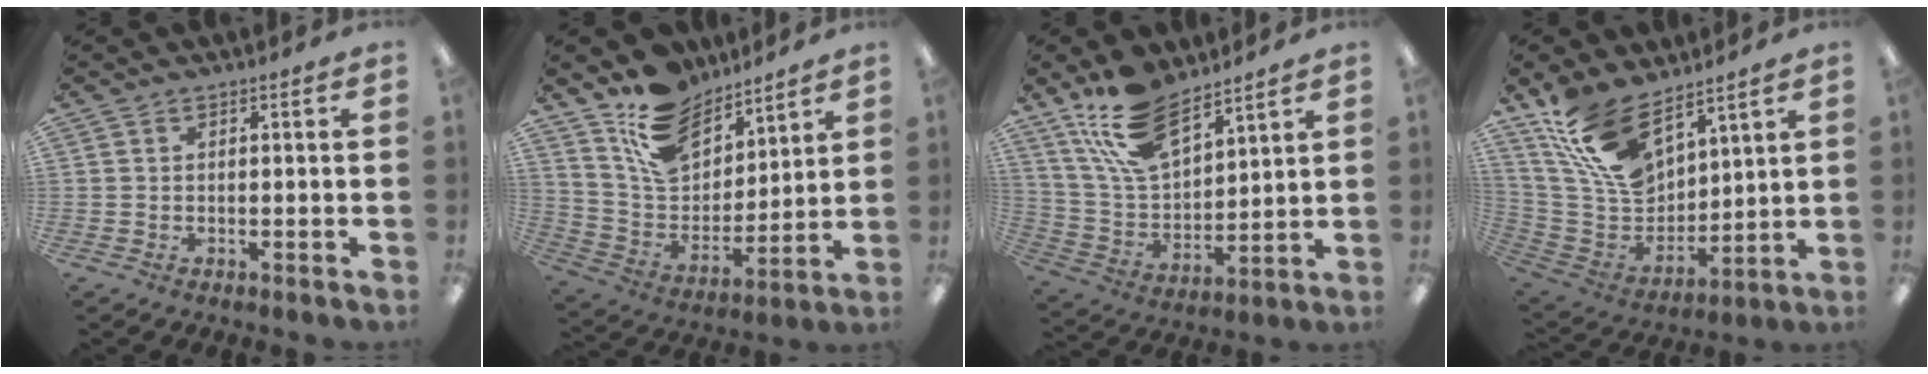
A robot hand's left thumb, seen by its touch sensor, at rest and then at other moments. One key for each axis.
{"total": 15.8, "fx": 11.4, "fy": 9.1, "fz": 6.0, "tx": -0.127, "ty": -0.067, "tz": 0.220}
{"total": 16.2, "fx": 11.5, "fy": 7.3, "fz": 8.8, "tx": -0.188, "ty": -0.046, "tz": 0.215}
{"total": 16.8, "fx": 11.3, "fy": 8.6, "fz": 9.0, "tx": -0.199, "ty": -0.048, "tz": 0.216}